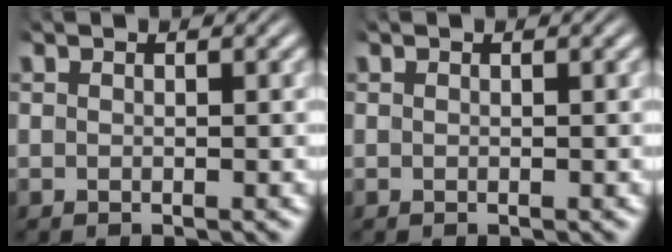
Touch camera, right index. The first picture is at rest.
{"total": 0.0}